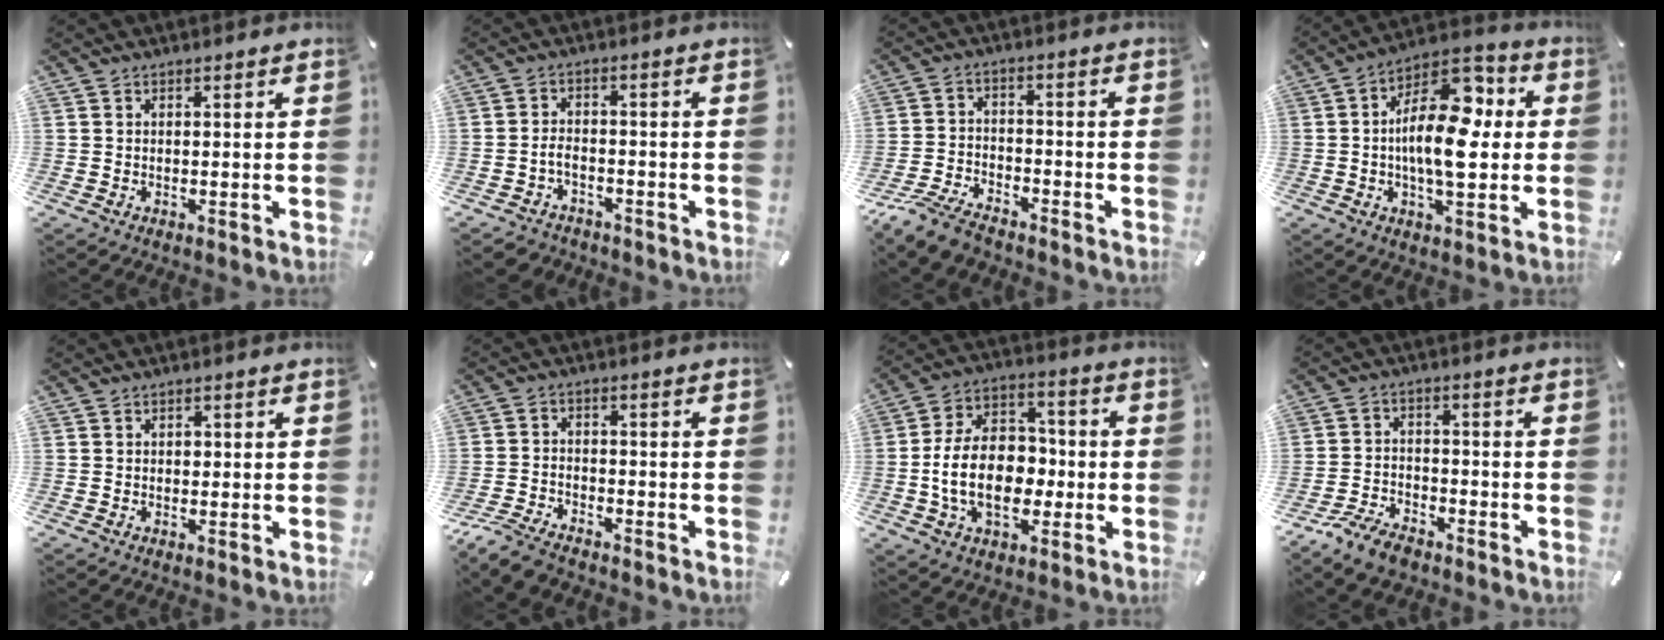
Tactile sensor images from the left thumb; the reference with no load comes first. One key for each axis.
{"total": 3.7, "fx": -2.0, "fy": 2.4, "fz": 1.9, "tx": -0.040, "ty": 0.012, "tz": -0.041}
{"total": 8.2, "fx": -7.1, "fy": 2.7, "fz": 3.0, "tx": -0.067, "ty": 0.029, "tz": -0.139}
{"total": 16.9, "fx": 1.0, "fy": 8.4, "fz": 14.6, "tx": -0.246, "ty": -0.007, "tz": 0.013}
{"total": 1.0, "fx": 0.0, "fy": 0.8, "fz": 0.5, "tx": -0.003, "ty": -0.001, "tz": -0.002}
{"total": 6.3, "fx": -5.6, "fy": 1.8, "fz": 2.3, "tx": -0.056, "ty": 0.017, "tz": -0.110}
{"total": 15.7, "fx": -2.9, "fy": 11.1, "fz": 10.8, "tx": -0.212, "ty": 0.016, "tz": -0.052}
{"total": 7.3, "fx": -5.8, "fy": 3.3, "fz": 2.8, "tx": -0.055, "ty": 0.031, "tz": -0.110}